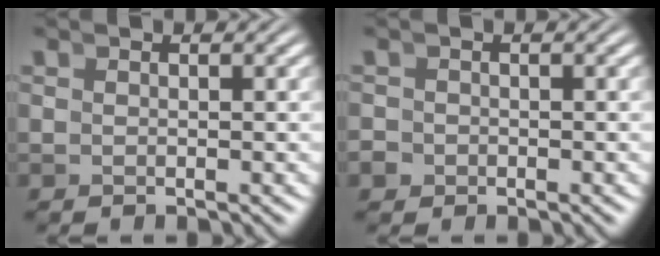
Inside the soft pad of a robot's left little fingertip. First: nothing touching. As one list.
[{"total": 1.5, "force": [-0.8, 1.3, 0.1], "torque": [-0.001, -0.010, -0.013]}]